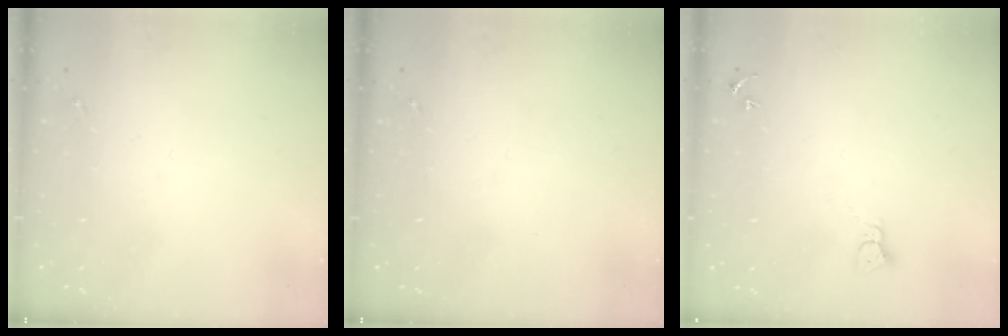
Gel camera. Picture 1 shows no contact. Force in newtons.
{"total": 0.0}
{"total": 2.3, "press": 2.3, "slide": 0.3}